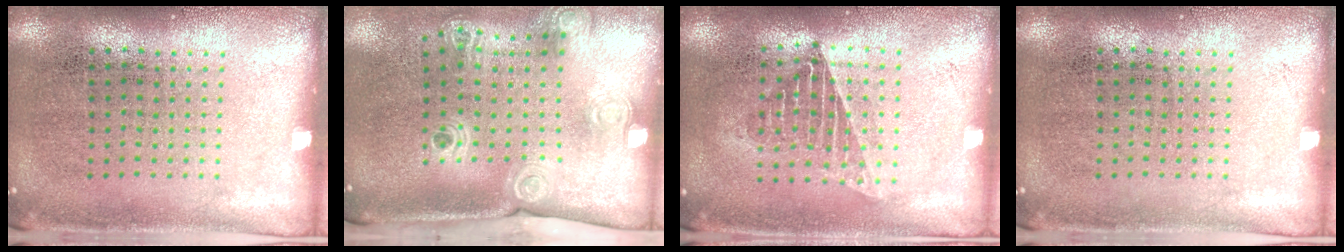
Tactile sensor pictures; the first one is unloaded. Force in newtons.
{"total": 2.2, "press": 1.6, "slide": 1.6}
{"total": 1.3, "press": 1.2, "slide": 0.5}
{"total": 0.0}